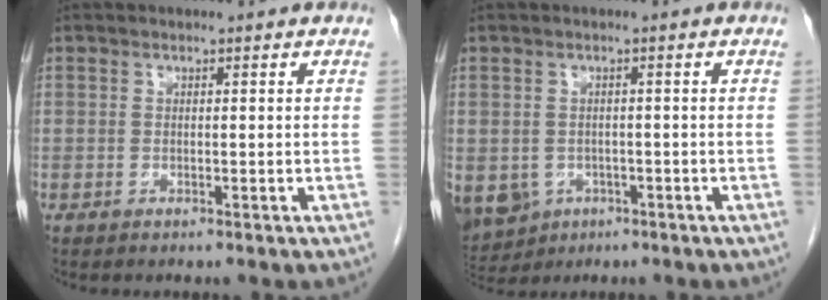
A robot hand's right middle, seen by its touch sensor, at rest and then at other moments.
{"total": 11.9, "force": [-5.5, 9.5, 4.6], "torque": [-0.133, -0.008, -0.072]}